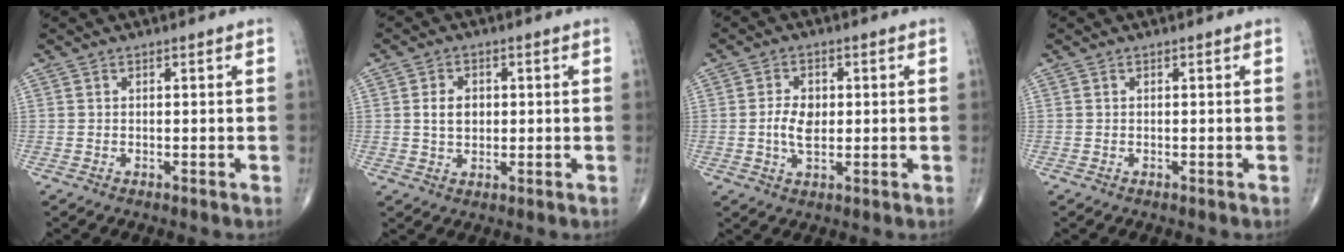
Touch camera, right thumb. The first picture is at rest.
{"total": 4.4, "force": [0.5, 3.2, 2.9], "torque": [-0.042, 0.000, 0.009]}
{"total": 5.1, "force": [0.0, 3.1, 4.0], "torque": [-0.071, 0.000, -0.001]}
{"total": 0.0}